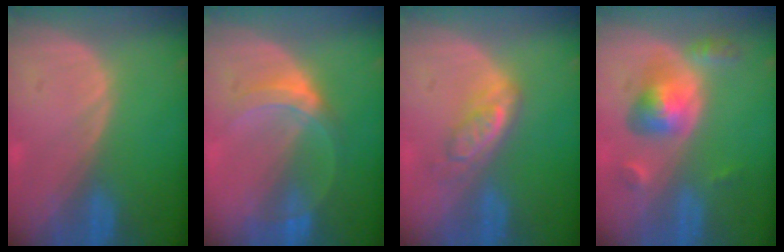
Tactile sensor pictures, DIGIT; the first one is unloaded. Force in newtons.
{"total": 5.2, "press": 4.8, "slide": 1.8}
{"total": 4.9, "press": 4.6, "slide": 1.9}
{"total": 6.3, "press": 5.7, "slide": 2.5}